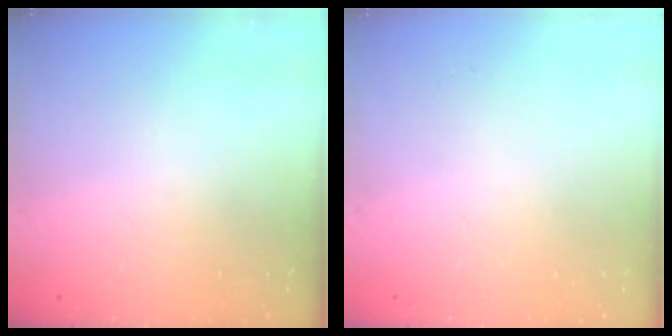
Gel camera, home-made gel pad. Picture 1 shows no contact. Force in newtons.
{"total": 0.0}